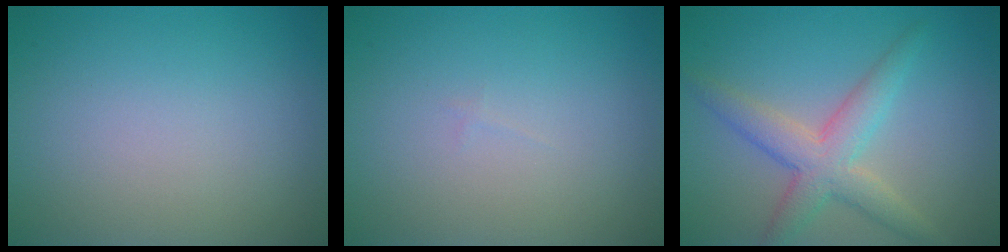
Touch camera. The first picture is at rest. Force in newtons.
{"total": 0.0}
{"total": 4.3, "press": 4.3, "slide": 0.1}